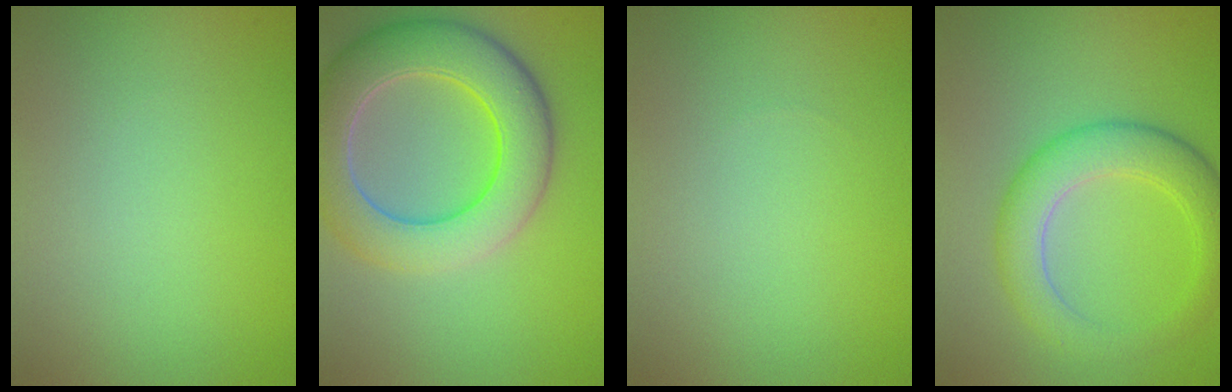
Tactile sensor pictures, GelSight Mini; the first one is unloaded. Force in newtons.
{"total": 8.3, "press": 8.3, "slide": 0.5}
{"total": 0.0}
{"total": 4.9, "press": 4.9, "slide": 0.1}